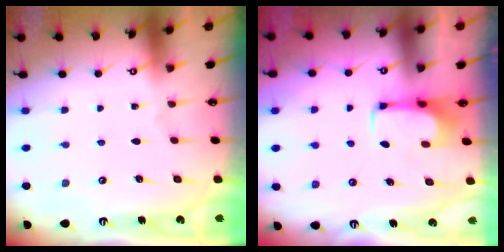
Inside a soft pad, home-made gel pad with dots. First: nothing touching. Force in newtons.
{"total": 2.0, "press": 2.0, "slide": 0.2}